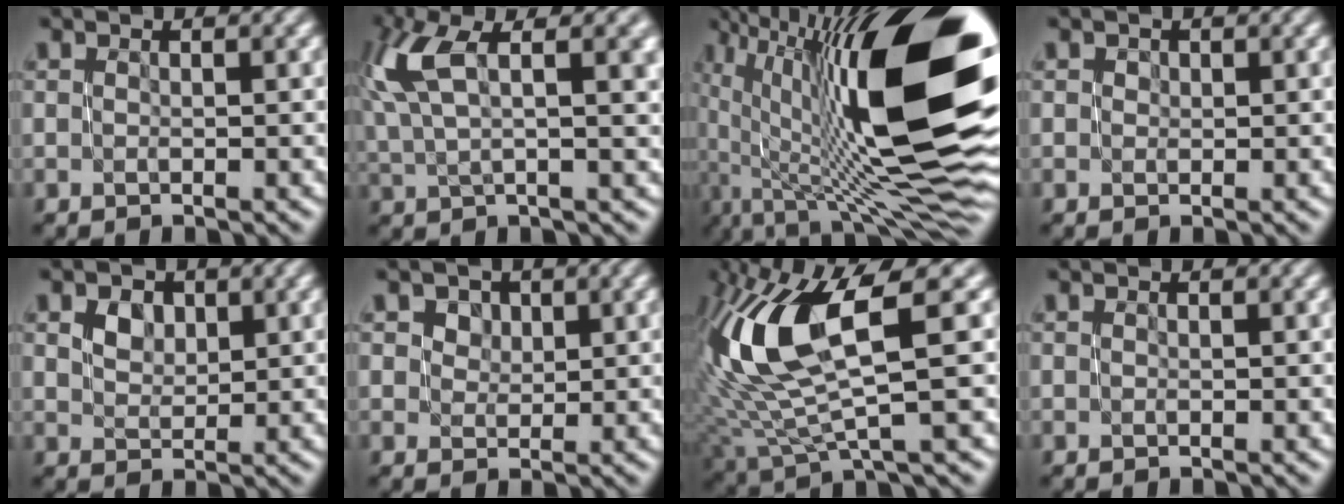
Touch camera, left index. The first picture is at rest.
{"total": 9.1, "force": [3.6, 3.0, 7.8], "torque": [-0.161, 0.020, 0.067]}
{"total": 18.2, "force": [3.1, 6.1, 16.8], "torque": [-0.266, 0.021, 0.049]}
{"total": 0.6, "force": [0.2, 0.6, 0.0], "torque": [0.003, 0.007, 0.002]}
{"total": 2.1, "force": [1.3, 1.5, 0.5], "torque": [-0.011, 0.005, 0.025]}
{"total": 2.2, "force": [1.4, 1.7, 0.4], "torque": [-0.002, 0.008, 0.015]}
{"total": 10.9, "force": [3.1, 3.2, 9.9], "torque": [-0.216, 0.003, 0.064]}
{"total": 0.0}